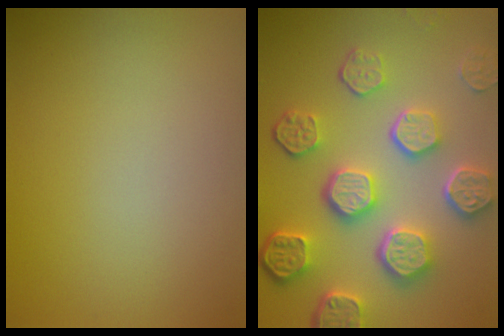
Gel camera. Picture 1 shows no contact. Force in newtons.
{"total": 7.7, "press": 5.9, "slide": 4.9}